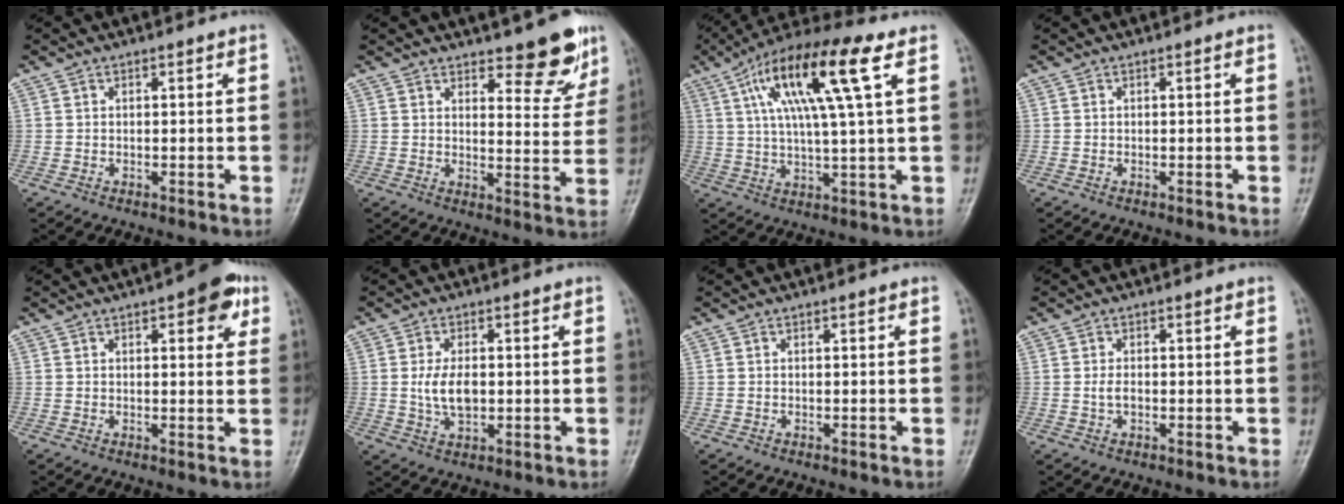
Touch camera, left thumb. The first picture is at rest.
{"total": 8.8, "force": [6.5, 3.1, 5.0], "torque": [-0.030, -0.048, 0.091]}
{"total": 16.7, "force": [6.2, 2.9, 15.3], "torque": [-0.287, 0.008, 0.103]}
{"total": 0.0}
{"total": 6.5, "force": [3.0, 2.6, 5.1], "torque": [-0.039, -0.006, 0.029]}
{"total": 5.8, "force": [0.1, 3.3, 4.7], "torque": [-0.090, -0.004, 0.005]}
{"total": 0.0}
{"total": 1.7, "force": [-0.1, 1.0, 1.4], "torque": [-0.027, -0.001, -0.003]}